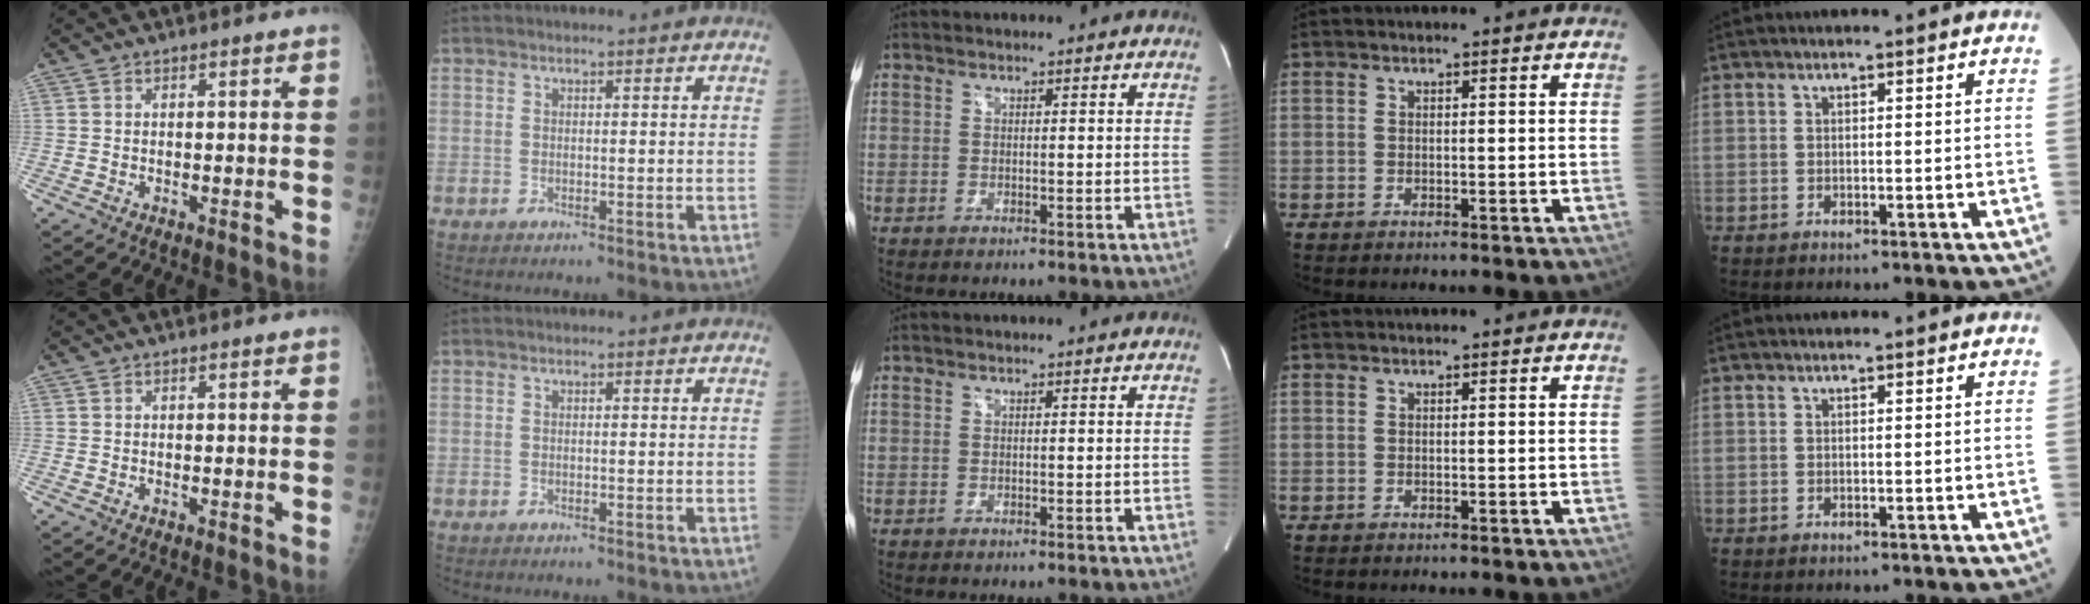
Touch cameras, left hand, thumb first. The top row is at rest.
{}